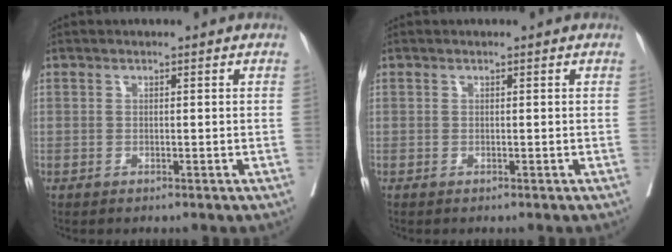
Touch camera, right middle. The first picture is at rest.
{"total": 0.0}